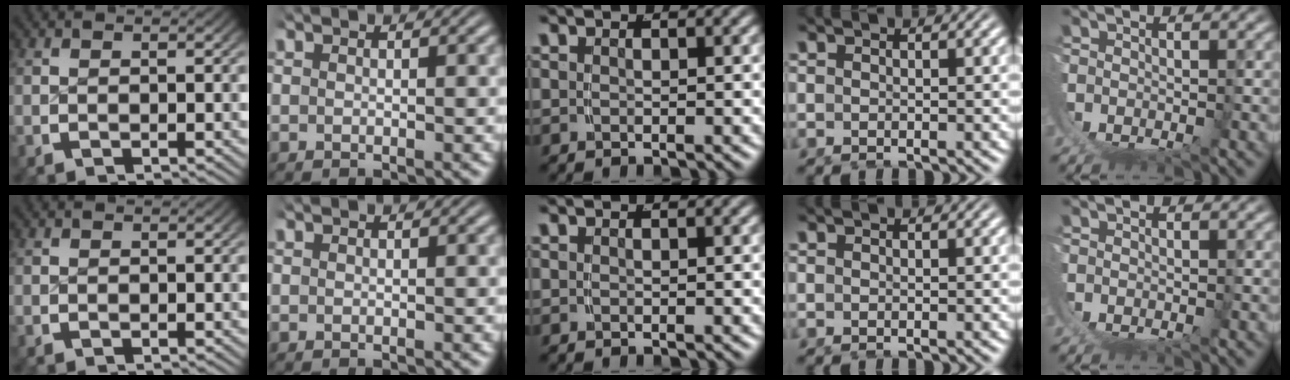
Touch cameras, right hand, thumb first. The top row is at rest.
{}